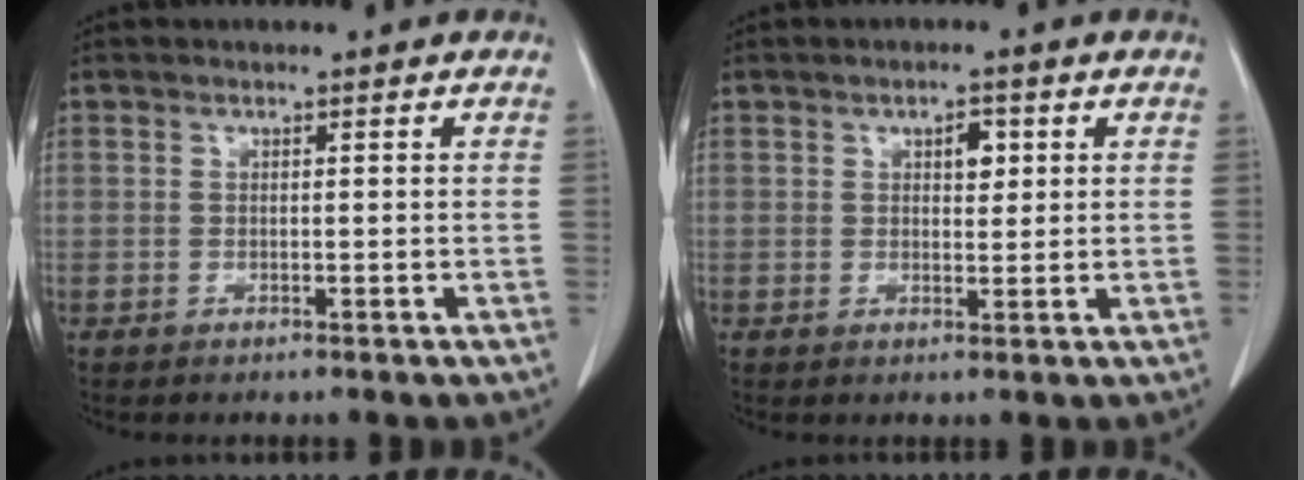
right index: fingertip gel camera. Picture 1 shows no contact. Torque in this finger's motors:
{"motor_torque": [0.03, 0.00, 0.02, 0.01]}